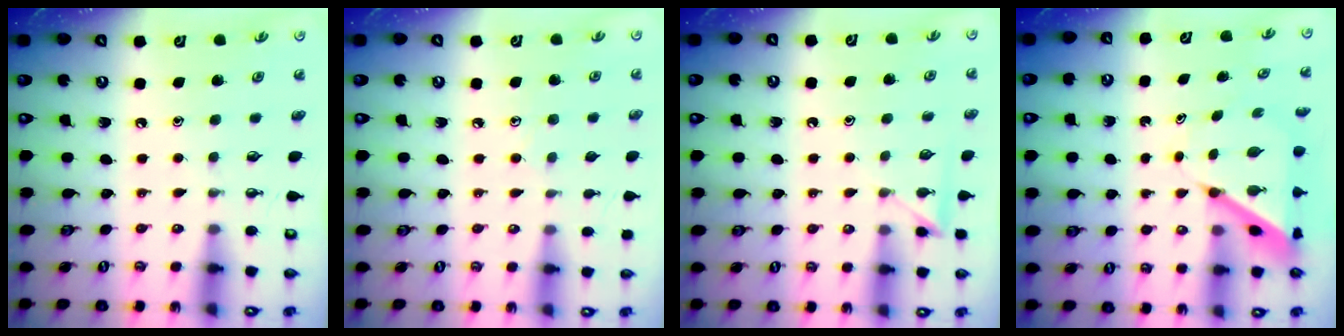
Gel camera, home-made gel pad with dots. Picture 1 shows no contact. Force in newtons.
{"total": 6.0, "press": 5.9, "slide": 0.6}
{"total": 4.2, "press": 4.1, "slide": 0.5}
{"total": 7.4, "press": 7.4, "slide": 0.7}